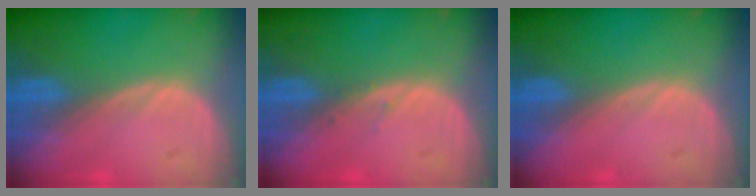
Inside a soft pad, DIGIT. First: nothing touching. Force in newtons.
{"total": 0.7, "press": 0.4, "slide": 0.5}
{"total": 0.0}